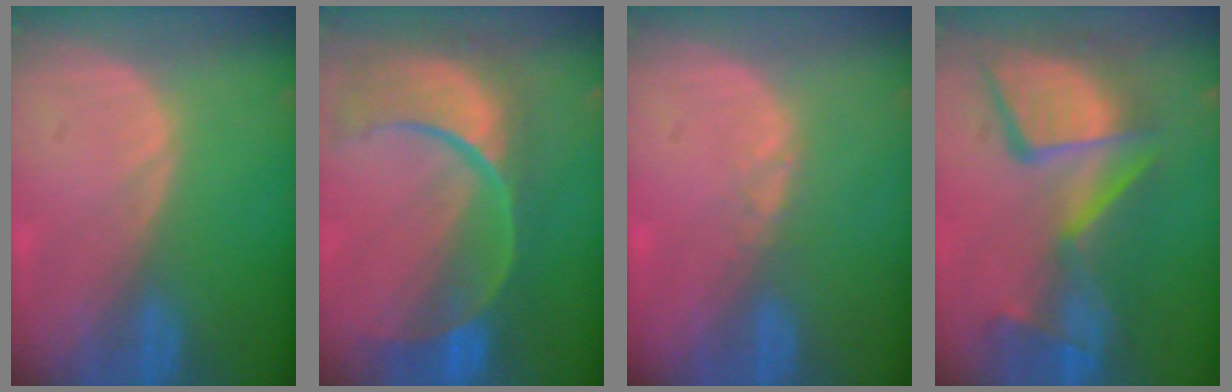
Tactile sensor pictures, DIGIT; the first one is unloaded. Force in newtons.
{"total": 12.6, "press": 10.1, "slide": 7.4}
{"total": 0.9, "press": 0.8, "slide": 0.5}
{"total": 13.0, "press": 11.4, "slide": 6.3}